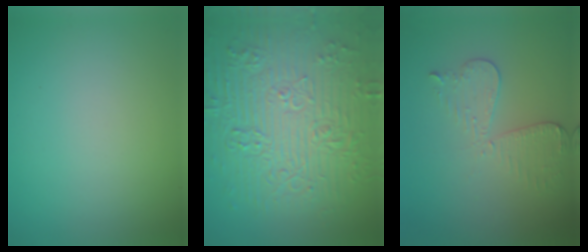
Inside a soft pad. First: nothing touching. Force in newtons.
{"total": 11.0, "press": 7.3, "slide": 8.2}
{"total": 2.9, "press": 2.6, "slide": 1.4}